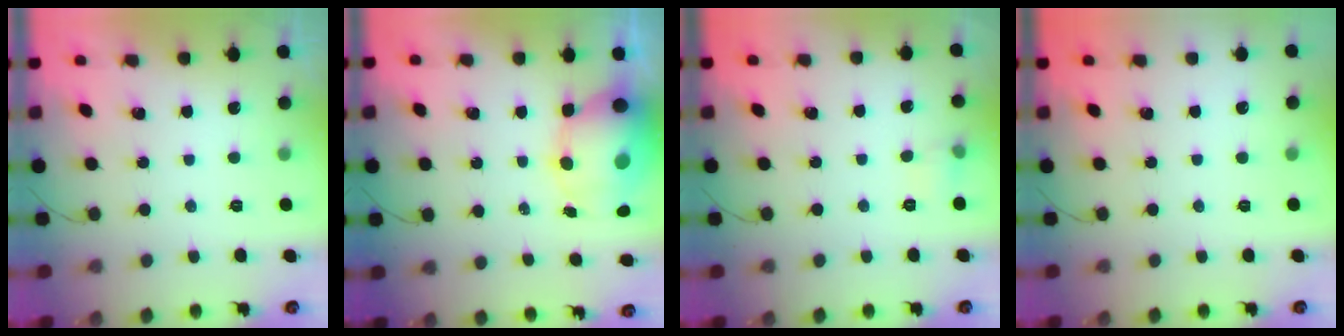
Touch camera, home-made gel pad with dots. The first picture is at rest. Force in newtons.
{"total": 11.5, "press": 11.1, "slide": 3.0}
{"total": 4.4, "press": 4.2, "slide": 1.2}
{"total": 0.0}